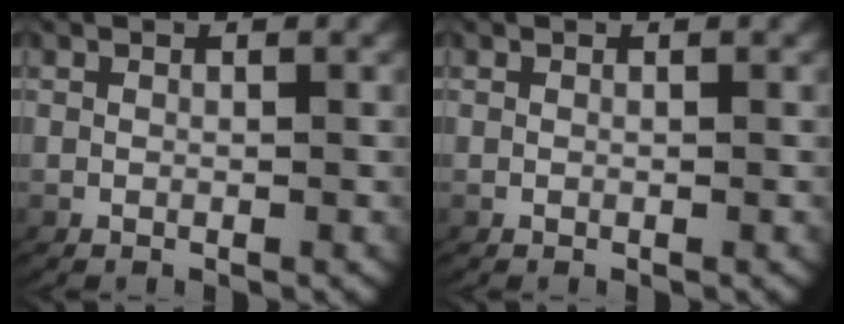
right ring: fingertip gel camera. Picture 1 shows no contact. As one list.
[{"total": 0.0}]